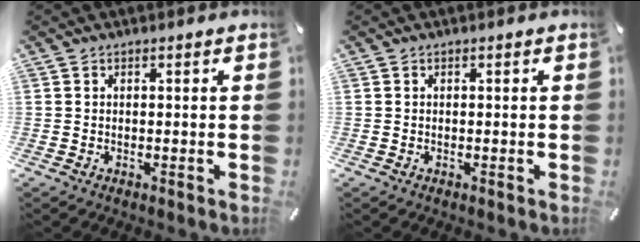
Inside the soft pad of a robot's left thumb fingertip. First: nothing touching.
{"total": 0.0}